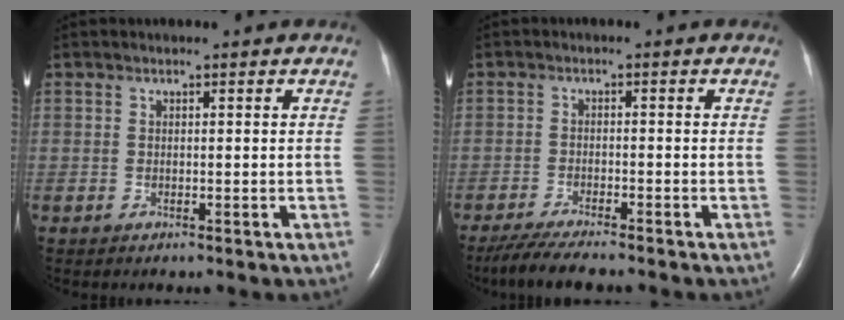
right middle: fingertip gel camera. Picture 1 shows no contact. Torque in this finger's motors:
{"motor_torque": [0.45, -0.47, 0.06, 0.01]}